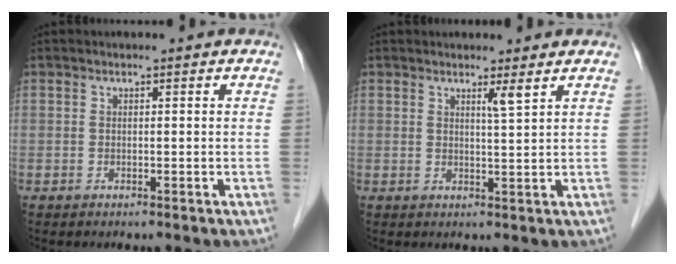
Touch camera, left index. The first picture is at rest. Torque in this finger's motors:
{"motor_torque": [0.30, -0.13, 0.08, 0.05]}